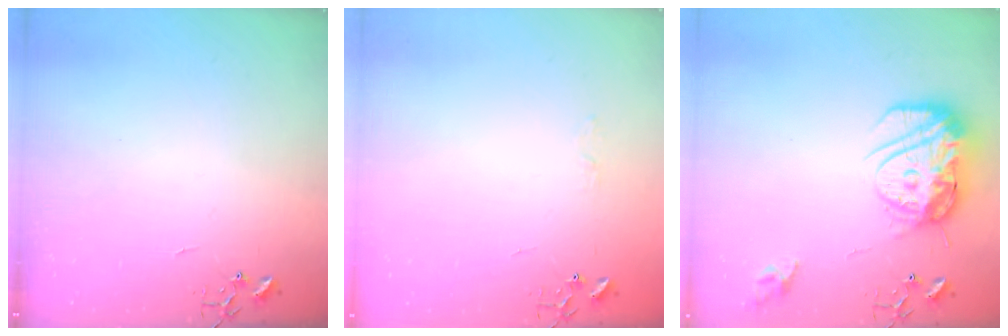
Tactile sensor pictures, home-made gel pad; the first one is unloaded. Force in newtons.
{"total": 3.3, "press": 3.2, "slide": 0.5}
{"total": 17.6, "press": 17.5, "slide": 1.6}